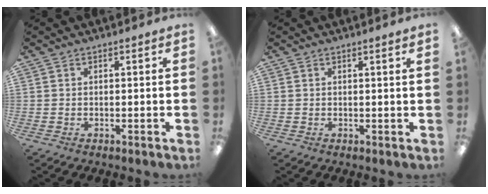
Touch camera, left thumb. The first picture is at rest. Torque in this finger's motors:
{"motor_torque": [-0.16, -0.02, -0.57, 0.19, 0.07]}